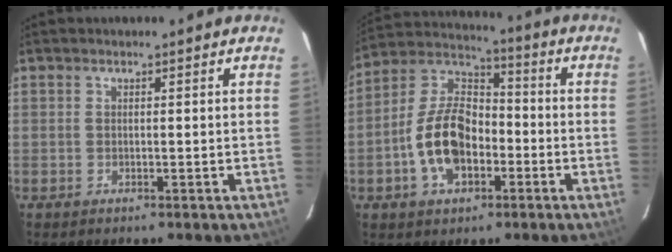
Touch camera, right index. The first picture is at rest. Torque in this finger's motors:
{"motor_torque": [1.91, -0.22, 0.48, 0.13]}